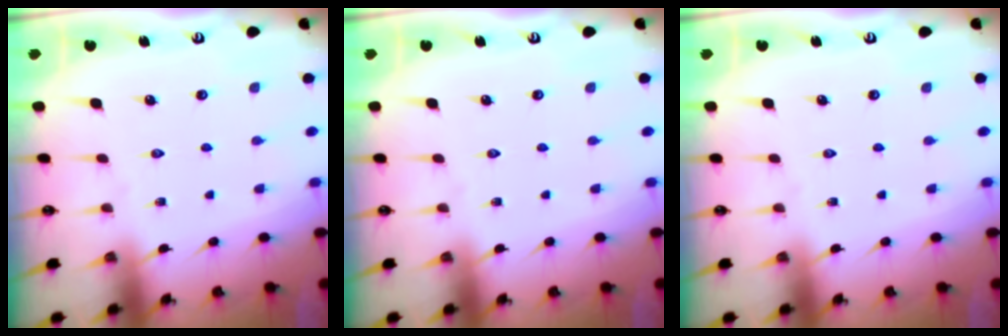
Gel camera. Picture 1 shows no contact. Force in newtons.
{"total": 0.0}
{"total": 0.0}